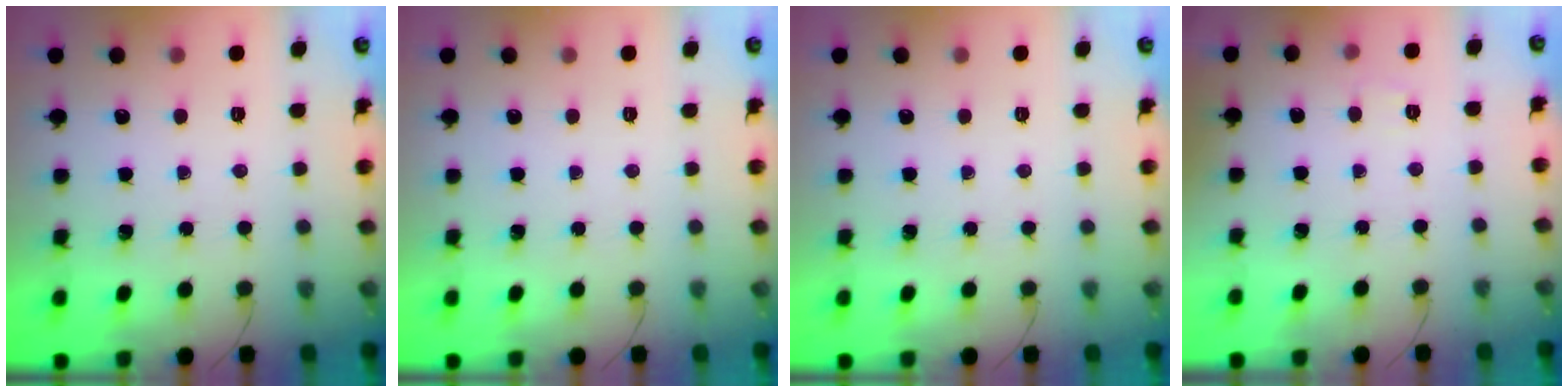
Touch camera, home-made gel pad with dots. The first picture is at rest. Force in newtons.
{"total": 0.0}
{"total": 0.0}
{"total": 2.4, "press": 2.1, "slide": 1.1}